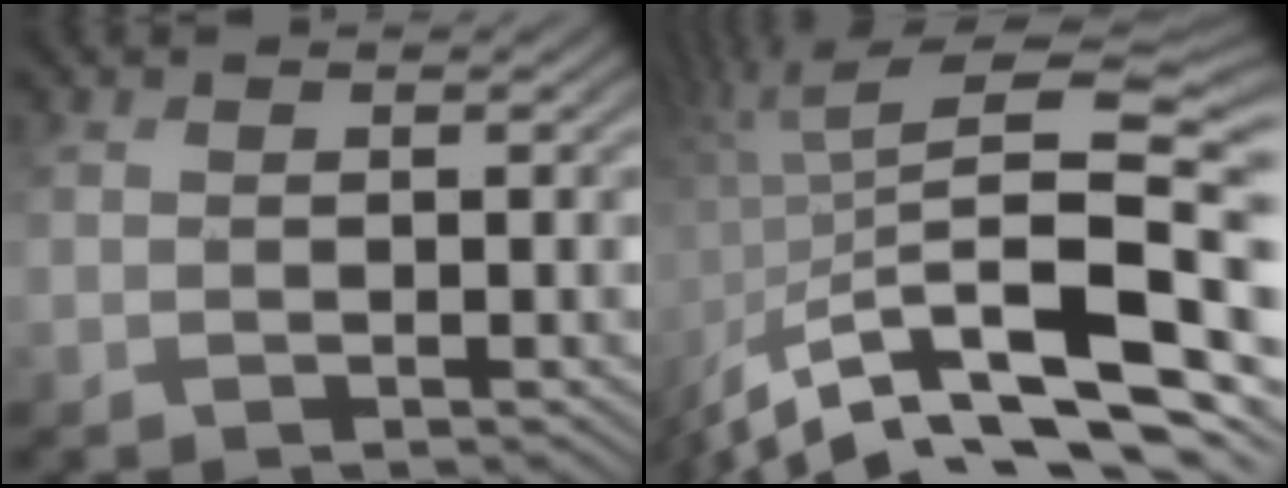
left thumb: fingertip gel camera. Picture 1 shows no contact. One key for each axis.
{"total": 15.7, "fx": -3.7, "fy": 6.0, "fz": 14.0, "tx": -0.271, "ty": 0.006, "tz": -0.044}